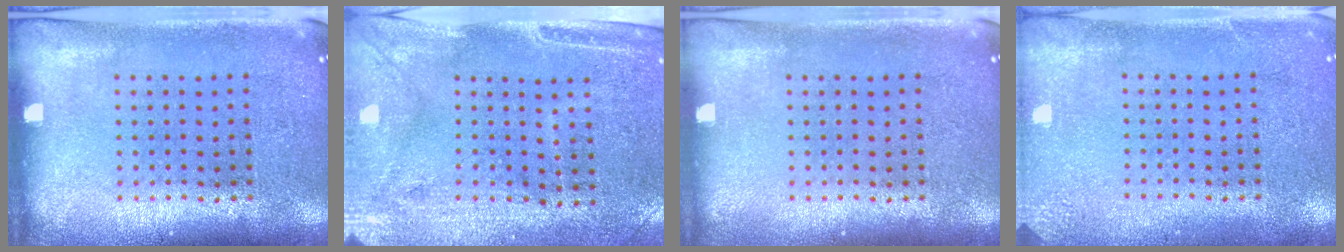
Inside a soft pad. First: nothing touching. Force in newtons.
{"total": 3.0, "press": 2.5, "slide": 1.5}
{"total": 0.0}
{"total": 2.4, "press": 2.4, "slide": 0.3}